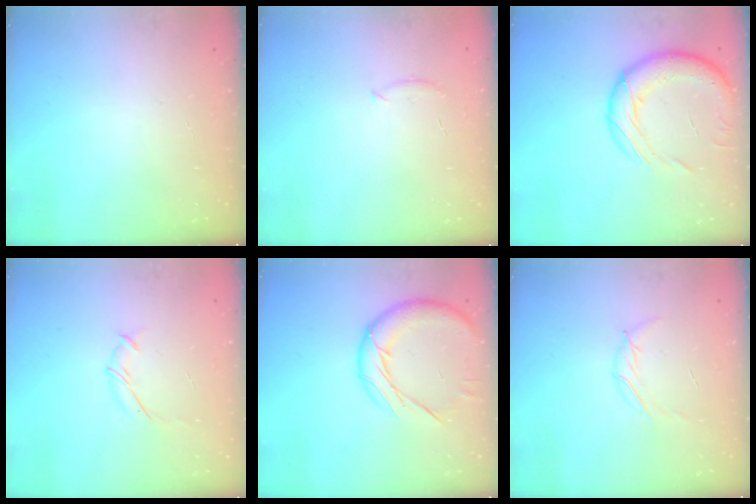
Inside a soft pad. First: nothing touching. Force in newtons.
{"total": 5.5, "press": 5.2, "slide": 1.5}
{"total": 17.5, "press": 17.1, "slide": 3.9}
{"total": 5.3, "press": 5.1, "slide": 1.0}
{"total": 14.2, "press": 14.2, "slide": 0.8}
{"total": 5.7, "press": 5.6, "slide": 0.7}